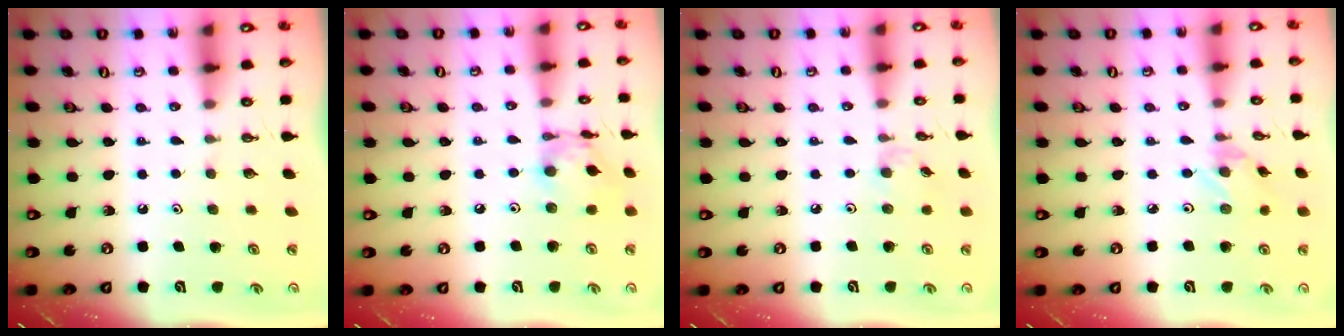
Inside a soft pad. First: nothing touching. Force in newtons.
{"total": 11.4, "press": 11.3, "slide": 0.9}
{"total": 2.5, "press": 2.4, "slide": 0.4}
{"total": 1.3, "press": 1.3, "slide": 0.0}